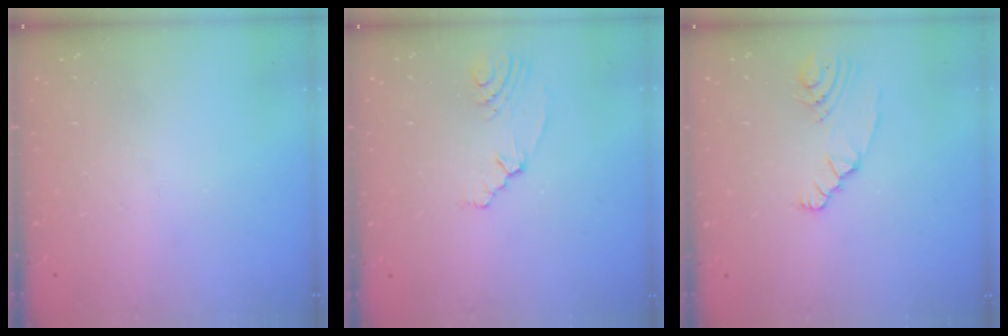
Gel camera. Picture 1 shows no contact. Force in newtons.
{"total": 4.1, "press": 1.4, "slide": 3.9}
{"total": 3.5, "press": 3.2, "slide": 1.3}